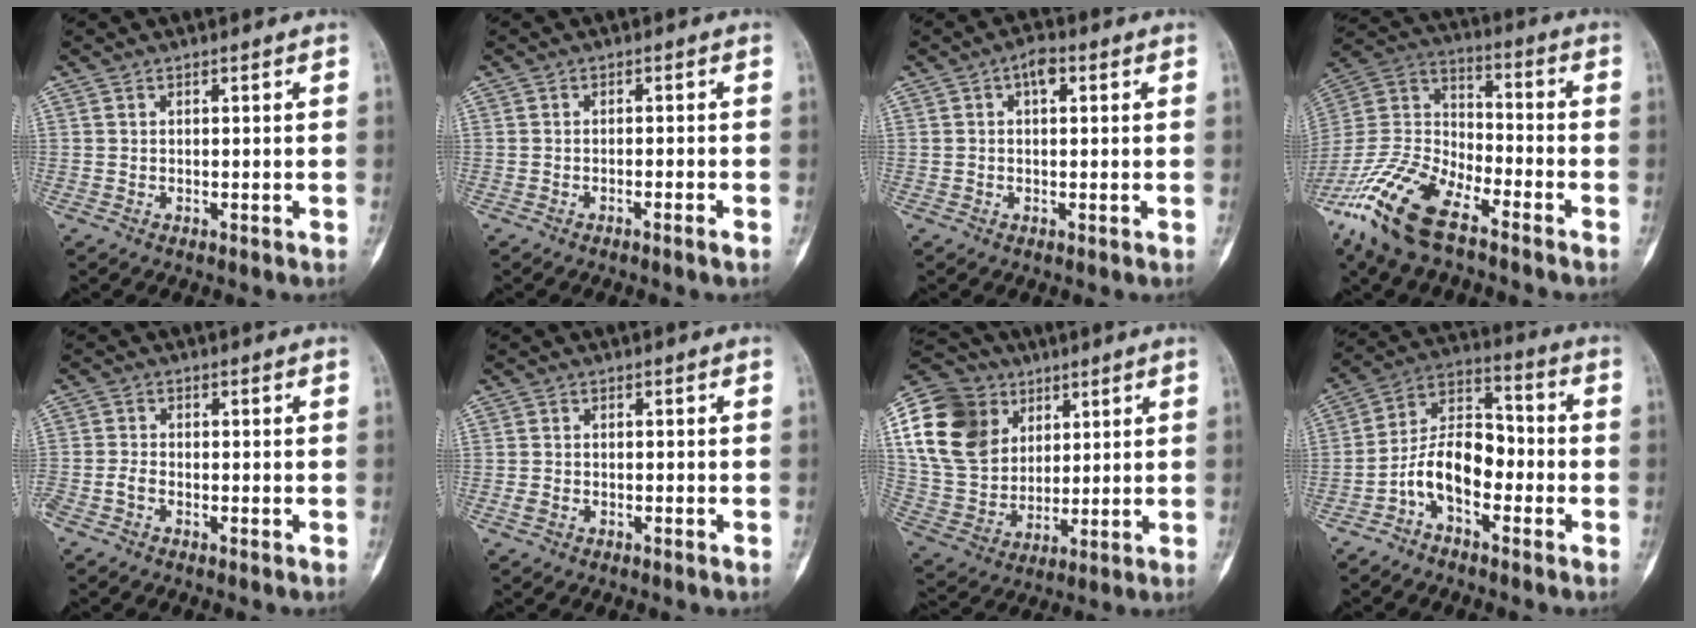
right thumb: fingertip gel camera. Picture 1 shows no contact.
{"total": 1.2, "force": [-0.9, -0.2, 0.9], "torque": [-0.023, 0.005, -0.013]}
{"total": 3.0, "force": [0.9, 1.6, 2.3], "torque": [-0.031, 0.007, 0.009]}
{"total": 18.1, "force": [-12.1, 6.9, 11.6], "torque": [-0.245, 0.048, -0.234]}
{"total": 2.1, "force": [-1.2, 1.0, 1.4], "torque": [-0.038, 0.006, -0.026]}
{"total": 1.4, "force": [-0.8, 0.8, 0.8], "torque": [-0.024, 0.004, -0.015]}
{"total": 19.8, "force": [7.3, 15.3, 10.3], "torque": [-0.187, -0.001, 0.141]}
{"total": 10.9, "force": [-4.1, 6.2, 8.0], "torque": [-0.131, 0.062, -0.084]}